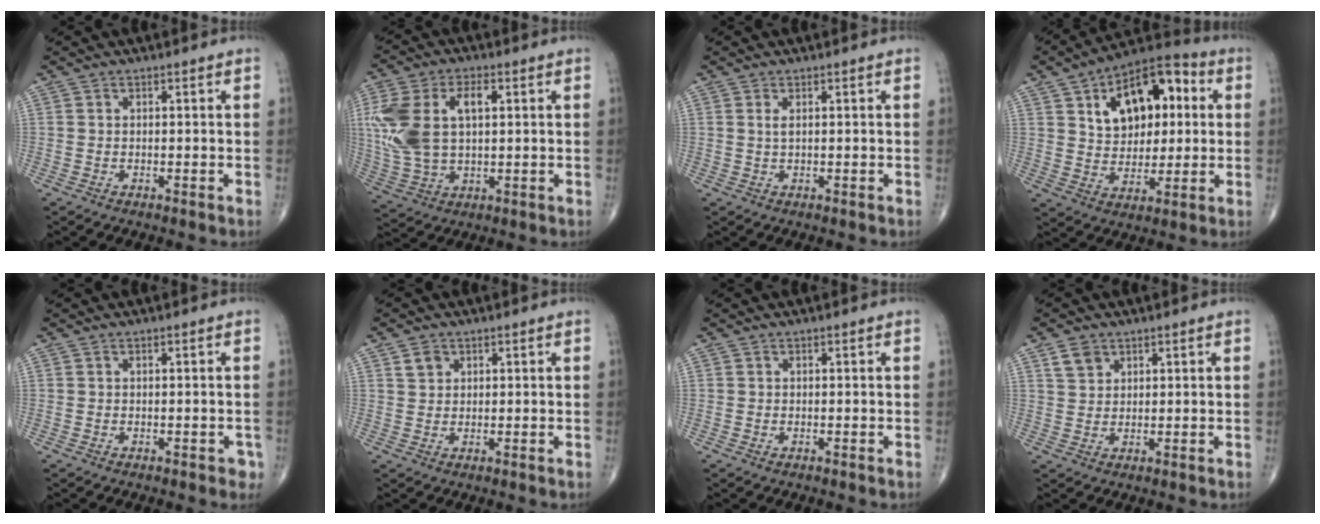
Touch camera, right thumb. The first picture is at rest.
{"total": 15.6, "force": [3.0, 8.8, 12.5], "torque": [-0.269, 0.009, 0.062]}
{"total": 1.0, "force": [0.4, 0.2, 0.9], "torque": [-0.021, -0.003, 0.010]}
{"total": 18.1, "force": [5.0, 11.1, 13.3], "torque": [-0.156, 0.013, 0.076]}
{"total": 1.4, "force": [-0.4, 0.9, 1.1], "torque": [-0.005, 0.004, -0.003]}
{"total": 2.6, "force": [1.4, 2.0, 1.0], "torque": [-0.008, -0.006, 0.025]}
{"total": 0.0}
{"total": 3.6, "force": [2.2, 2.5, 1.4], "torque": [-0.015, -0.009, 0.046]}